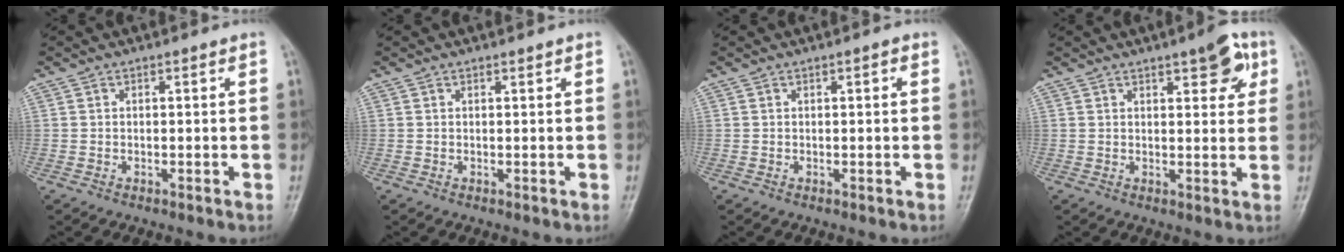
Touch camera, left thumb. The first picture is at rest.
{"total": 0.5, "force": [0.4, 0.3, 0.2], "torque": [0.002, -0.002, 0.004]}
{"total": 0.8, "force": [0.3, 0.4, 0.7], "torque": [-0.005, 0.001, 0.003]}
{"total": 7.2, "force": [3.5, 2.8, 5.6], "torque": [-0.046, -0.010, 0.040]}